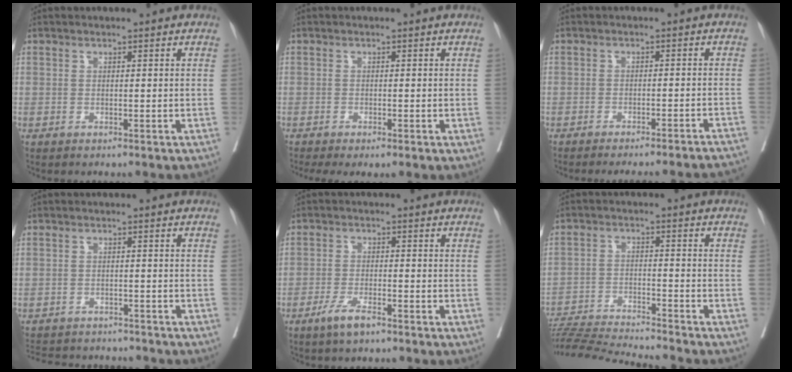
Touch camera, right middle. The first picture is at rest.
{"total": 4.2, "force": [-2.5, 1.4, 3.1], "torque": [-0.050, -0.013, -0.041]}
{"total": 15.7, "force": [-14.9, 0.5, 5.0], "torque": [-0.048, -0.007, -0.170]}
{"total": 11.4, "force": [-10.6, 3.1, 2.9], "torque": [-0.060, 0.006, -0.139]}
{"total": 4.2, "force": [-2.9, 0.8, 2.9], "torque": [-0.061, -0.004, -0.054]}
{"total": 12.8, "force": [-12.3, -1.4, 3.4], "torque": [-0.046, -0.009, -0.204]}